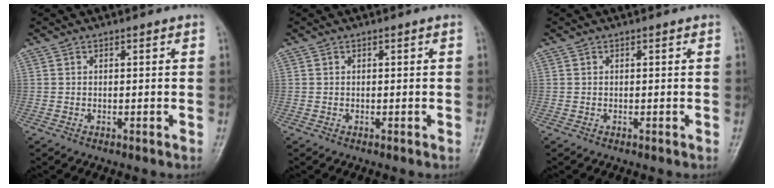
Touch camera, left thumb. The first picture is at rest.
{"total": 0.0}
{"total": 0.0}